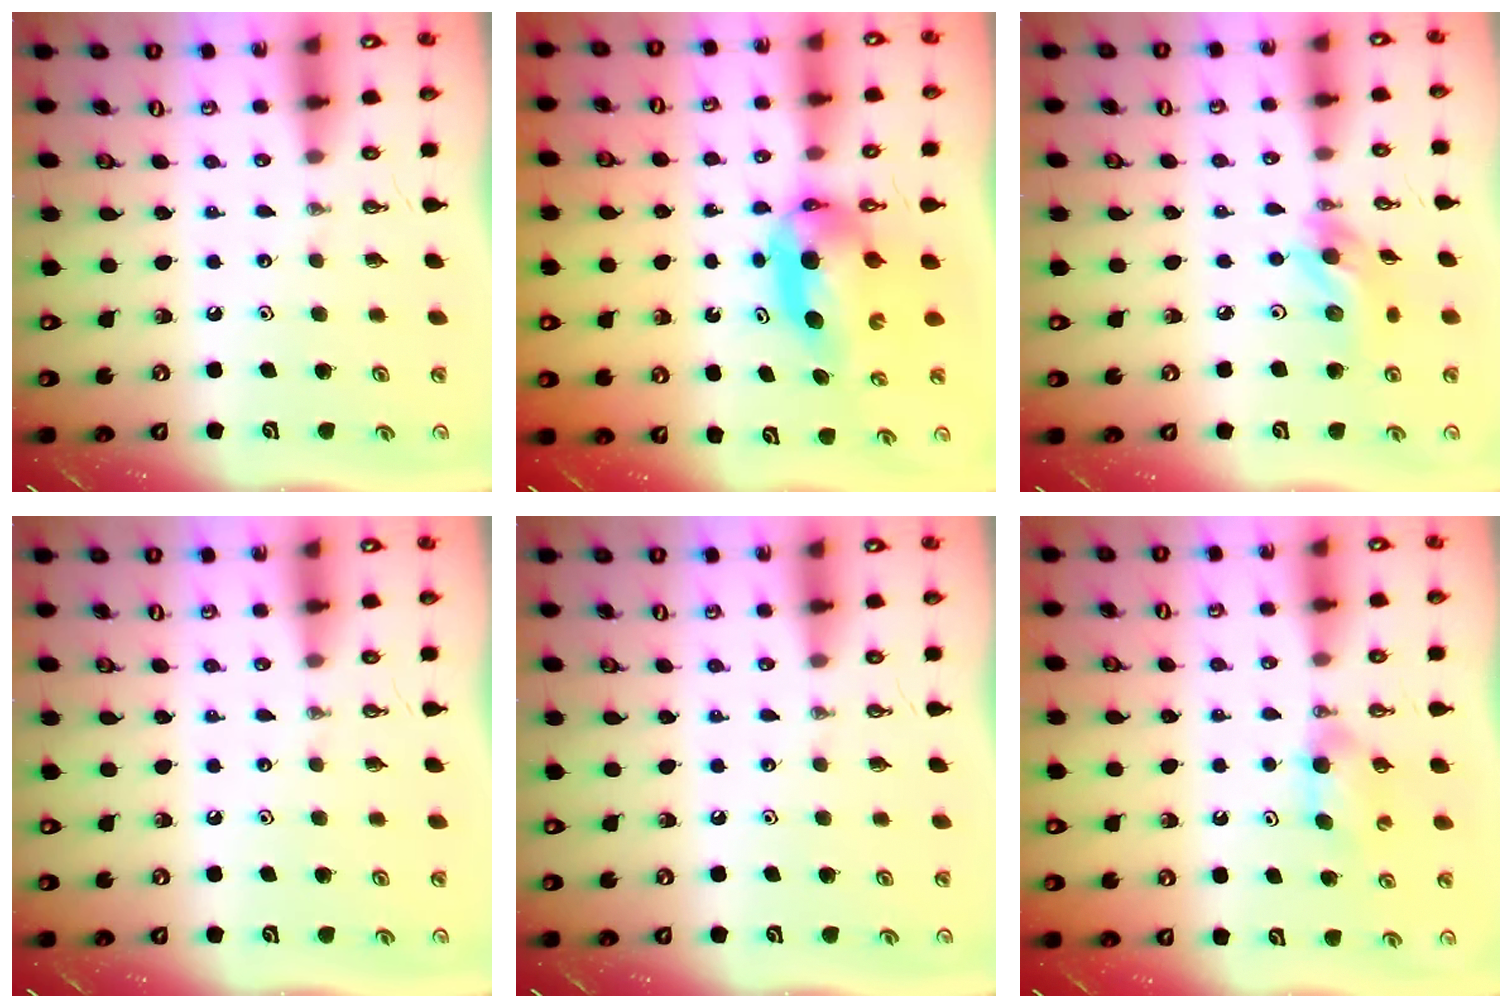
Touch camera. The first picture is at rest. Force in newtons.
{"total": 6.5, "press": 6.1, "slide": 2.3}
{"total": 12.1, "press": 10.9, "slide": 5.3}
{"total": 0.0}
{"total": 0.0}
{"total": 5.9, "press": 2.9, "slide": 5.2}